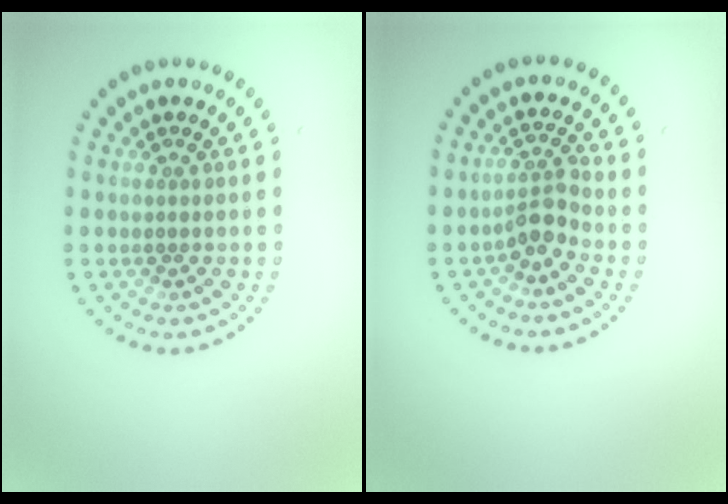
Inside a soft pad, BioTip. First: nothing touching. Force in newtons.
{"total": 2.4, "press": 1.9, "slide": 1.5}